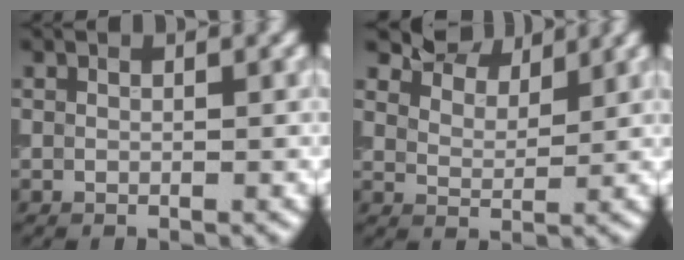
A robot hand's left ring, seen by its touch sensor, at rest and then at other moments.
{"total": 5.5, "force": [4.9, 1.9, 1.7], "torque": [-0.042, -0.005, 0.093]}